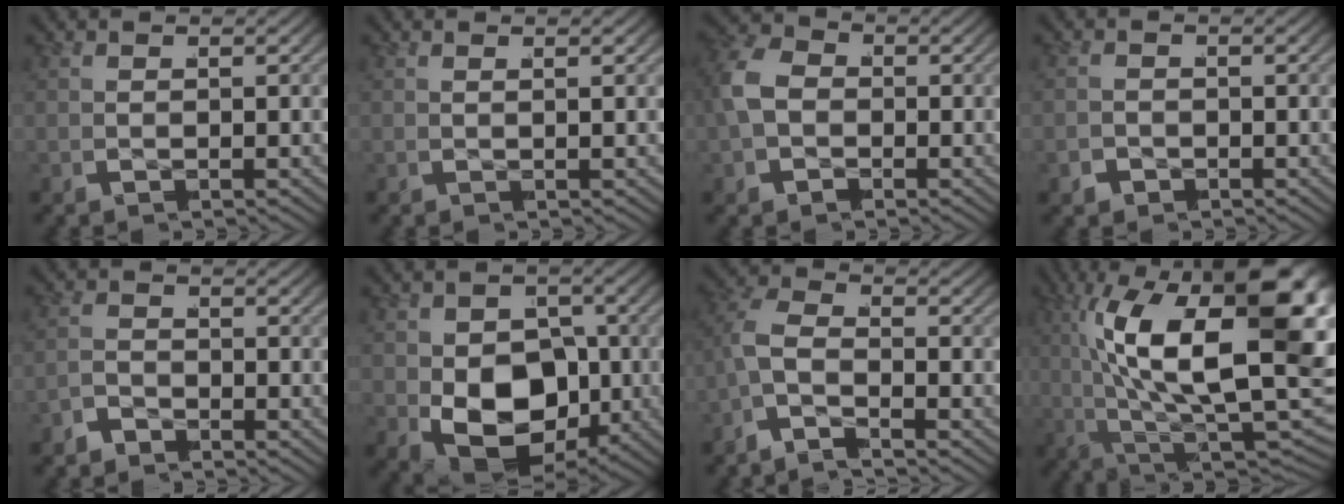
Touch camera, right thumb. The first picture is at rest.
{"total": 0.7, "force": [0.4, -0.6, 0.1], "torque": [-0.001, 0.007, 0.007]}
{"total": 6.8, "force": [0.0, 5.7, 3.7], "torque": [-0.099, -0.015, 0.004]}
{"total": 1.3, "force": [-1.0, 0.9, 0.0], "torque": [-0.008, -0.007, -0.015]}
{"total": 1.9, "force": [-1.9, 0.1, -0.5], "torque": [0.016, 0.000, -0.039]}
{"total": 12.6, "force": [-1.9, 8.9, 8.7], "torque": [-0.185, -0.062, -0.004]}
{"total": 3.2, "force": [-1.3, 1.9, 2.3], "torque": [-0.062, -0.010, -0.033]}
{"total": 22.3, "force": [1.8, 12.2, 18.6], "torque": [-0.322, -0.046, 0.050]}